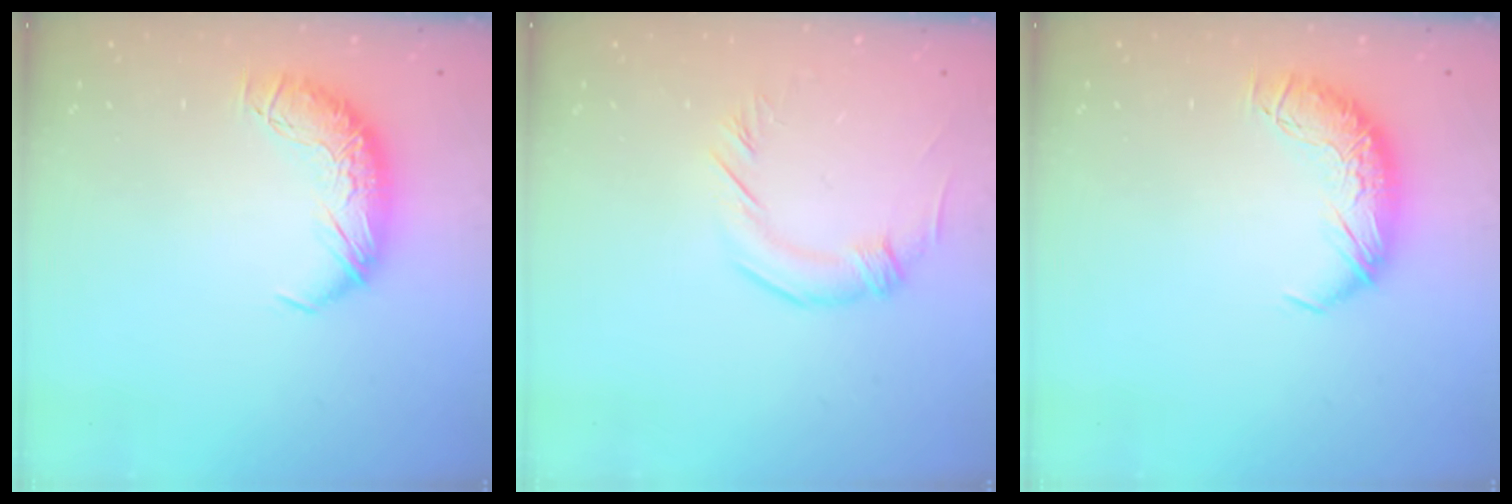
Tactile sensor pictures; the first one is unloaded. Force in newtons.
{"total": 2.5, "press": 2.1, "slide": 1.4}
{"total": 0.0}